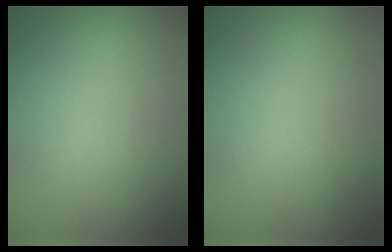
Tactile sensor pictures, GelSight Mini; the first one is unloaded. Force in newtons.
{"total": 0.0}